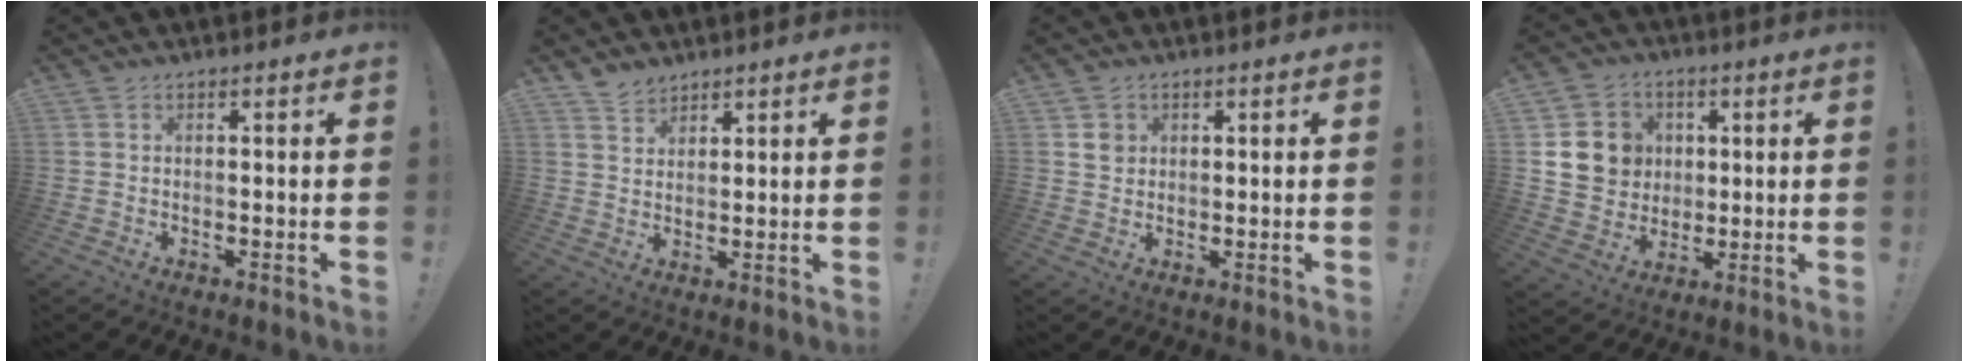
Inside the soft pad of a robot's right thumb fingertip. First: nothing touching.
{"total": 4.1, "force": [3.5, 2.0, 0.4], "torque": [-0.009, -0.021, 0.069]}
{"total": 2.7, "force": [1.3, 2.3, 0.6], "torque": [0.011, -0.010, 0.018]}
{"total": 12.9, "force": [3.1, 11.5, 5.0], "torque": [-0.070, -0.008, 0.069]}